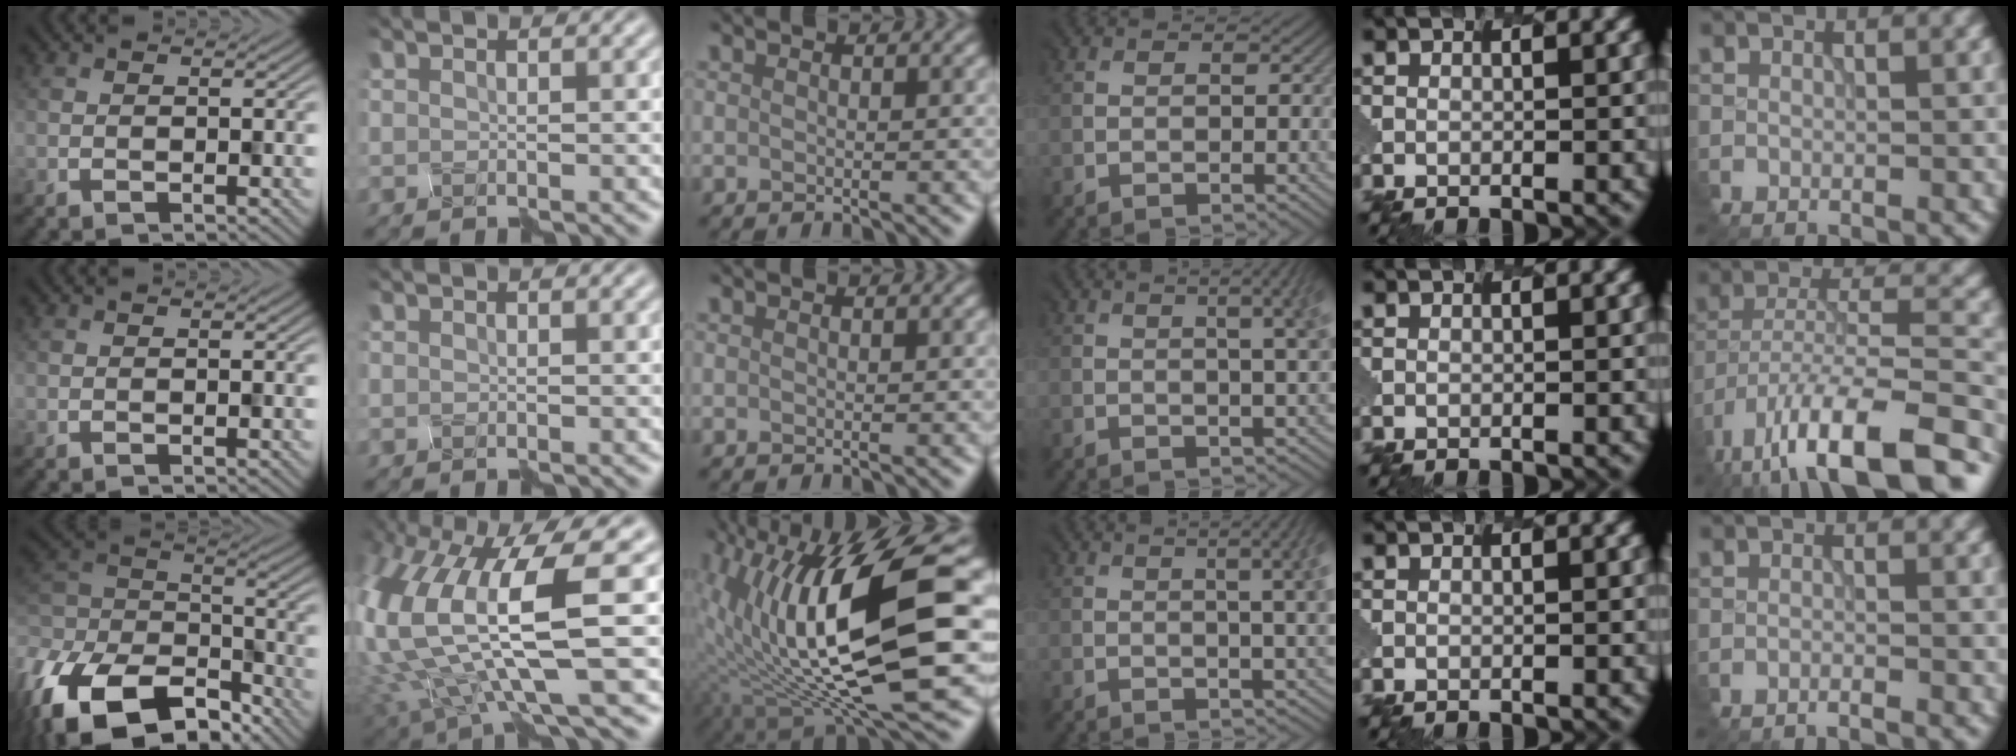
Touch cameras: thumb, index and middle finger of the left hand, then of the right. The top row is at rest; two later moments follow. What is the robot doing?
{"motion": "disassemble", "object": "spray bottle"}